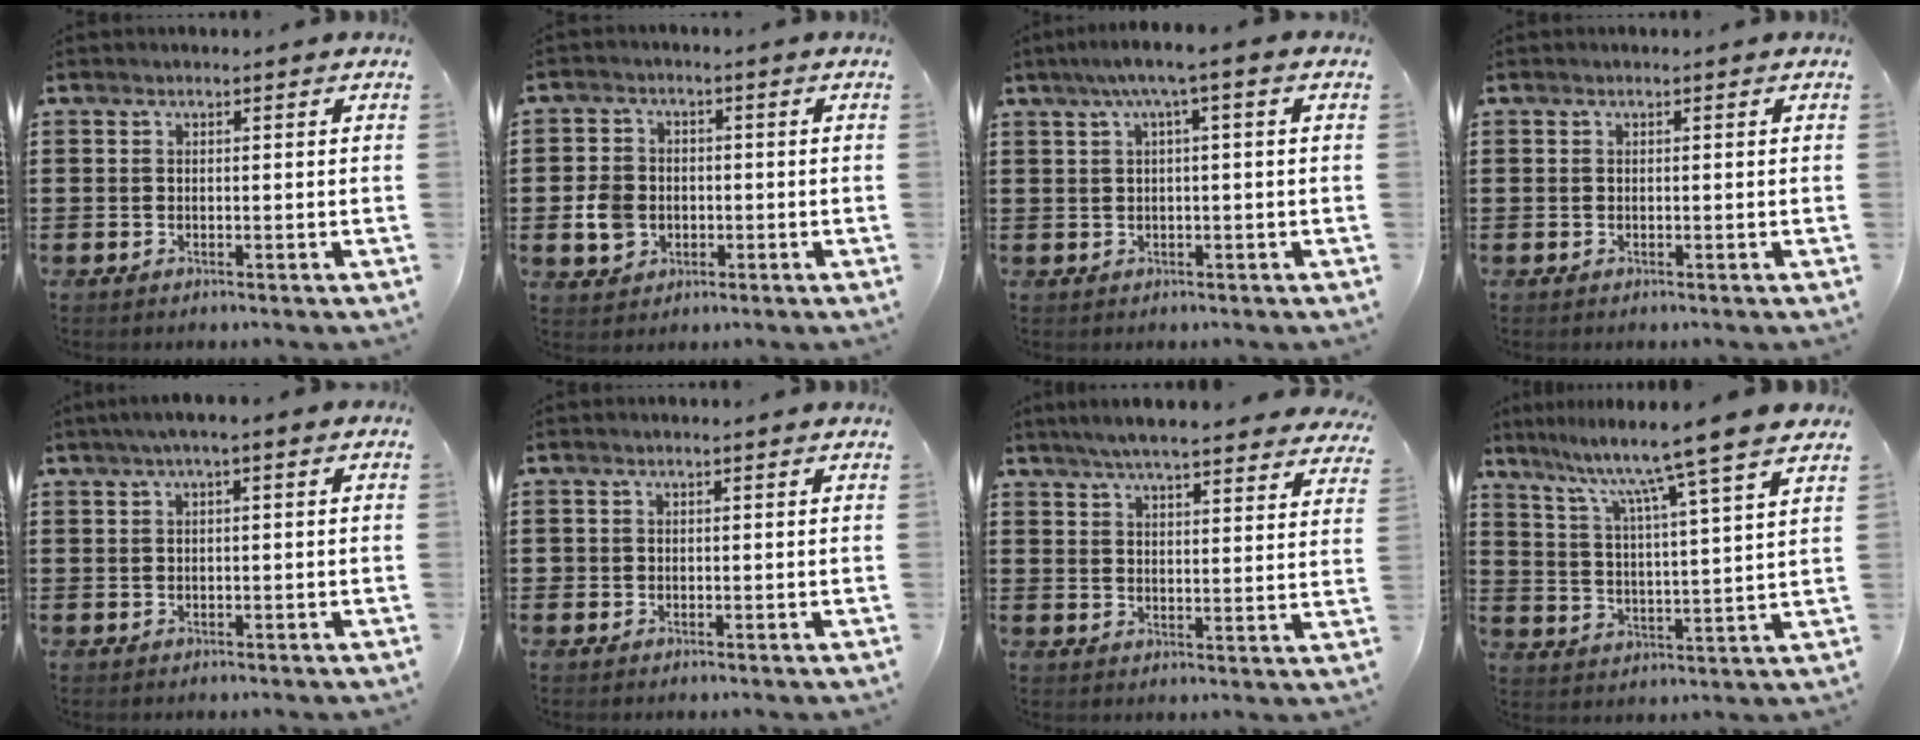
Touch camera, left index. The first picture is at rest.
{"total": 4.9, "force": [-1.0, 4.2, 2.4], "torque": [-0.065, 0.005, -0.023]}
{"total": 3.5, "force": [0.5, -0.1, 3.5], "torque": [-0.066, -0.001, 0.004]}
{"total": 0.0}
{"total": 1.6, "force": [-0.3, 0.3, 1.5], "torque": [-0.024, -0.001, -0.006]}
{"total": 0.6, "force": [0.1, 0.6, 0.1], "torque": [-0.003, 0.004, 0.001]}
{"total": 5.7, "force": [5.3, 0.0, 2.1], "torque": [-0.059, -0.021, 0.093]}
{"total": 9.3, "force": [7.6, -1.7, 5.1], "torque": [-0.120, -0.052, 0.114]}